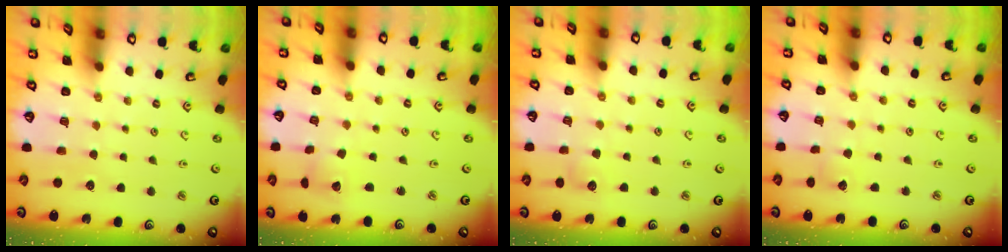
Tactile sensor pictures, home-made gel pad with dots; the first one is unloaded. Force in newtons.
{"total": 2.5, "press": 2.5, "slide": 0.3}
{"total": 5.6, "press": 5.6, "slide": 0.6}
{"total": 2.9, "press": 2.9, "slide": 0.3}